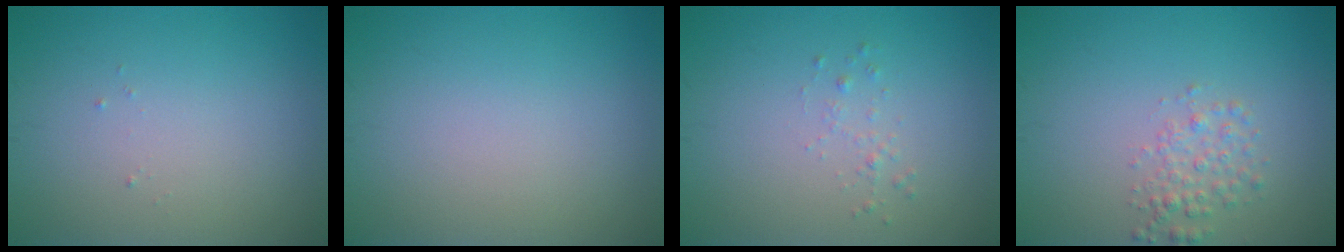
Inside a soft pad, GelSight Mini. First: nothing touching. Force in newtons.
{"total": 0.0}
{"total": 0.8, "press": 0.8, "slide": 0.0}
{"total": 2.0, "press": 2.0, "slide": 0.1}